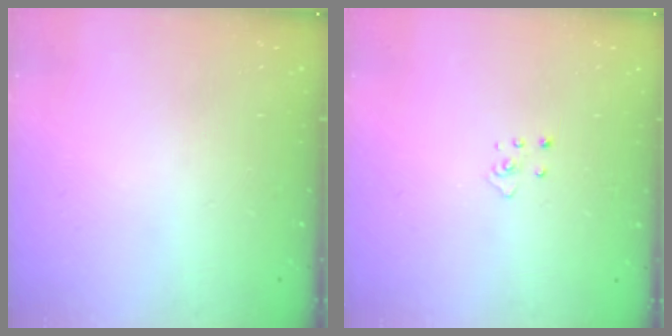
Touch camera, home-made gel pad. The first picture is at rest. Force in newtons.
{"total": 2.9, "press": 2.9, "slide": 0.2}